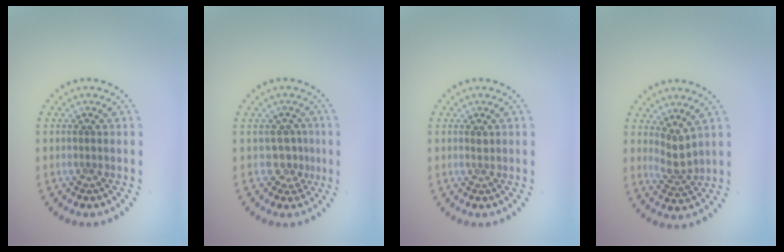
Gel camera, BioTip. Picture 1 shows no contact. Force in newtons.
{"total": 2.1, "press": 1.4, "slide": 1.5}
{"total": 0.5, "press": 0.3, "slide": 0.4}
{"total": 2.1, "press": 1.4, "slide": 1.5}